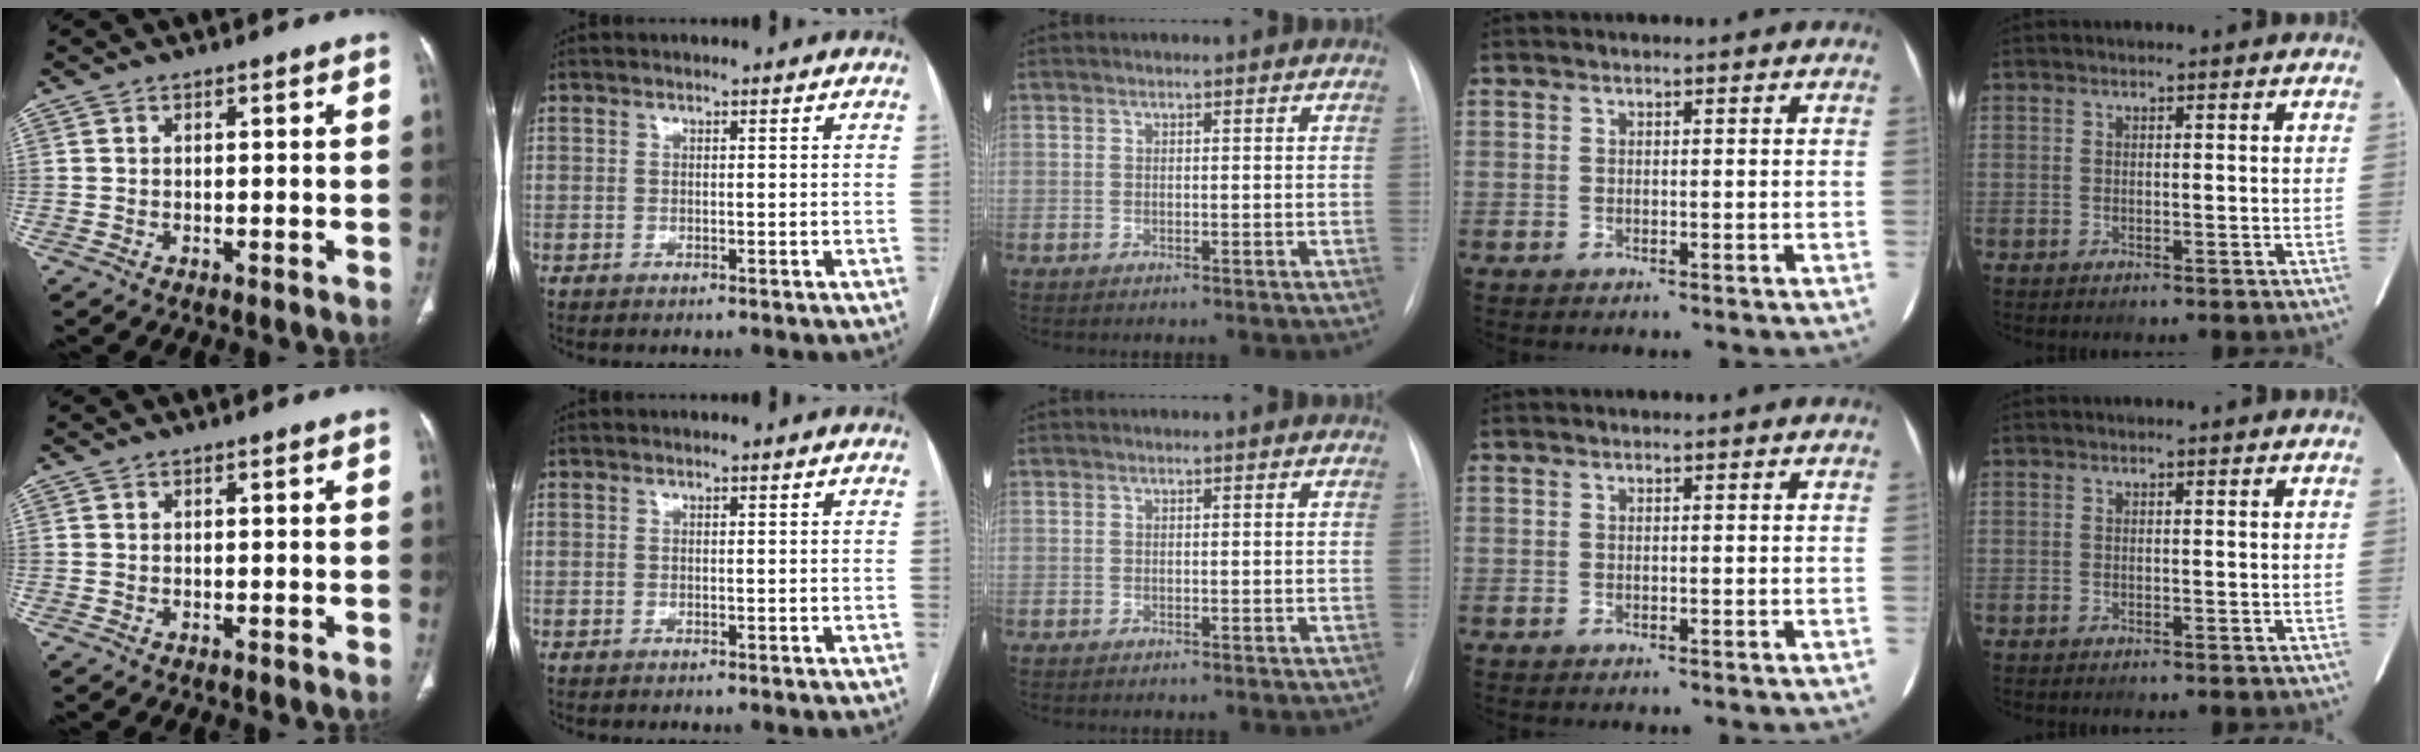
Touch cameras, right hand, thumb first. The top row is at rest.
{}